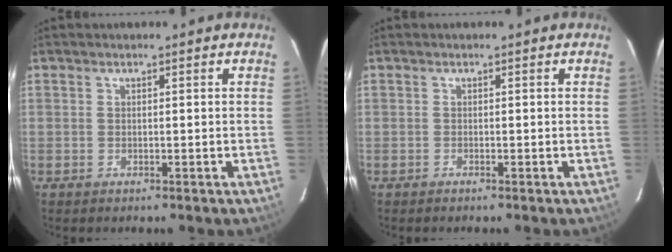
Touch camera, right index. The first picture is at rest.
{"total": 0.0}